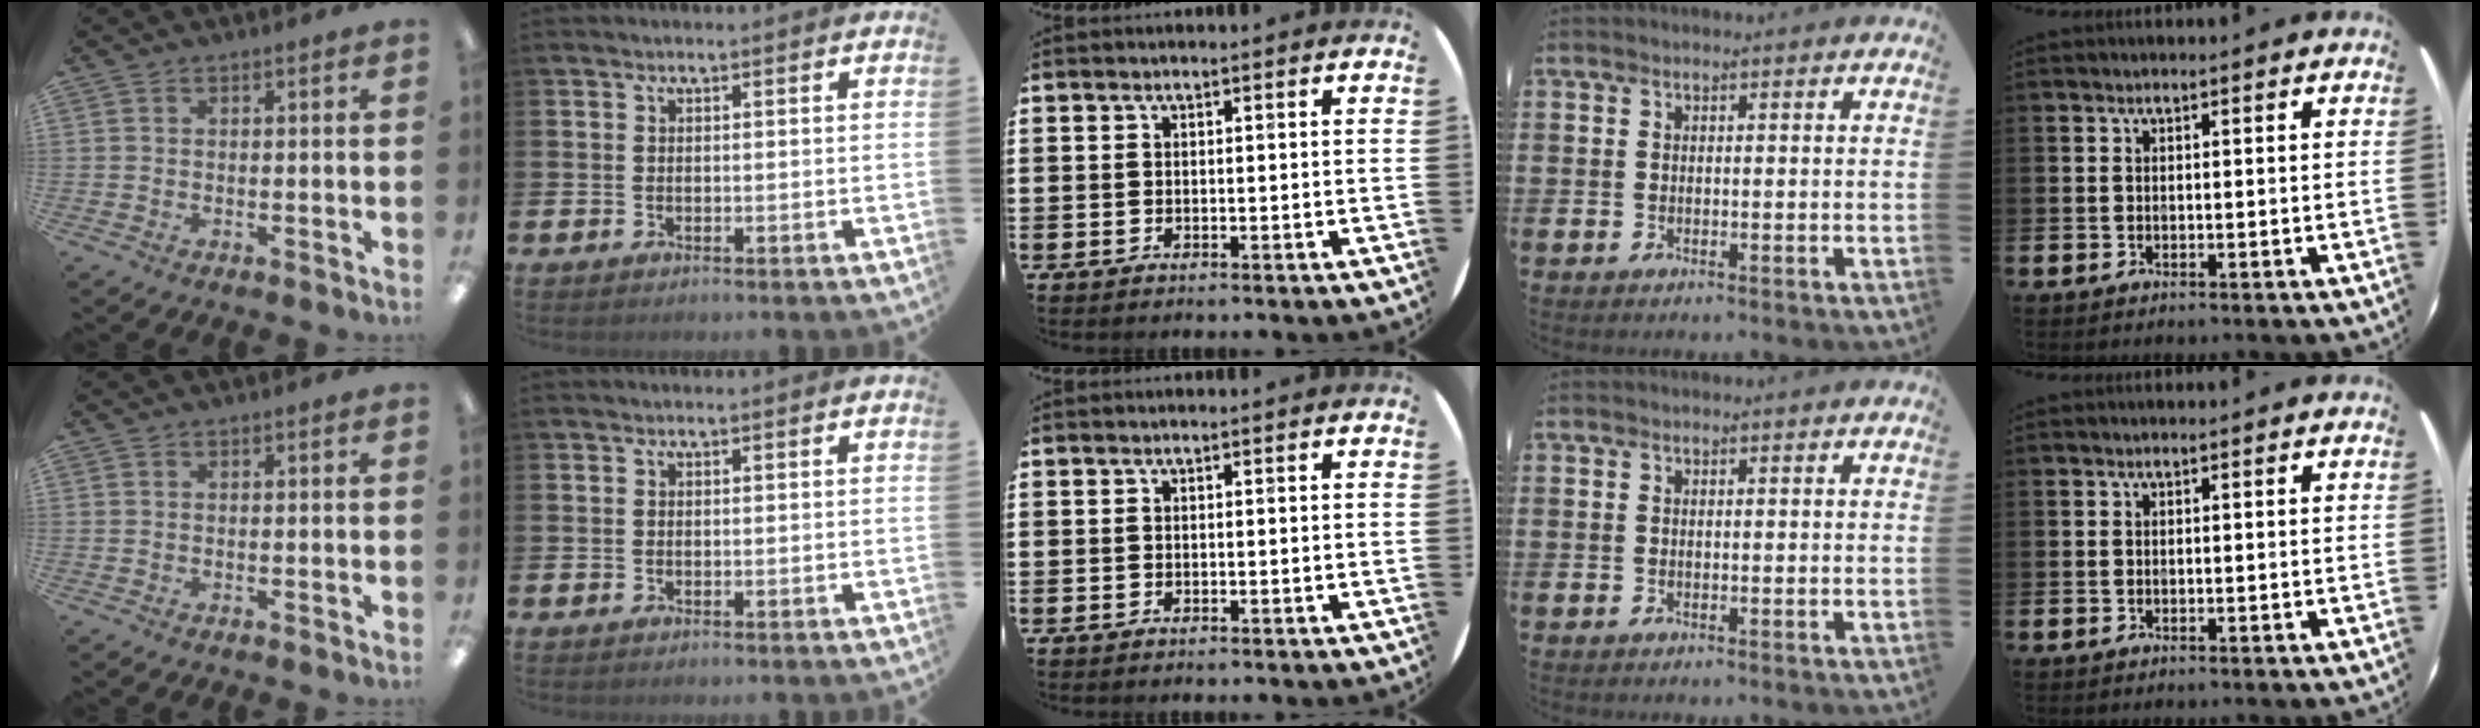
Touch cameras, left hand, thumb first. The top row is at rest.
{}